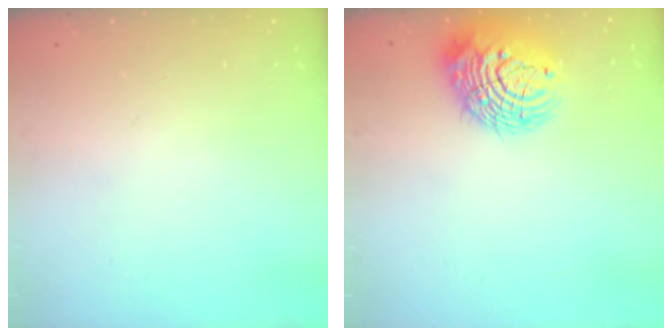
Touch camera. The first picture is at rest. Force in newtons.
{"total": 13.6, "press": 13.5, "slide": 1.7}